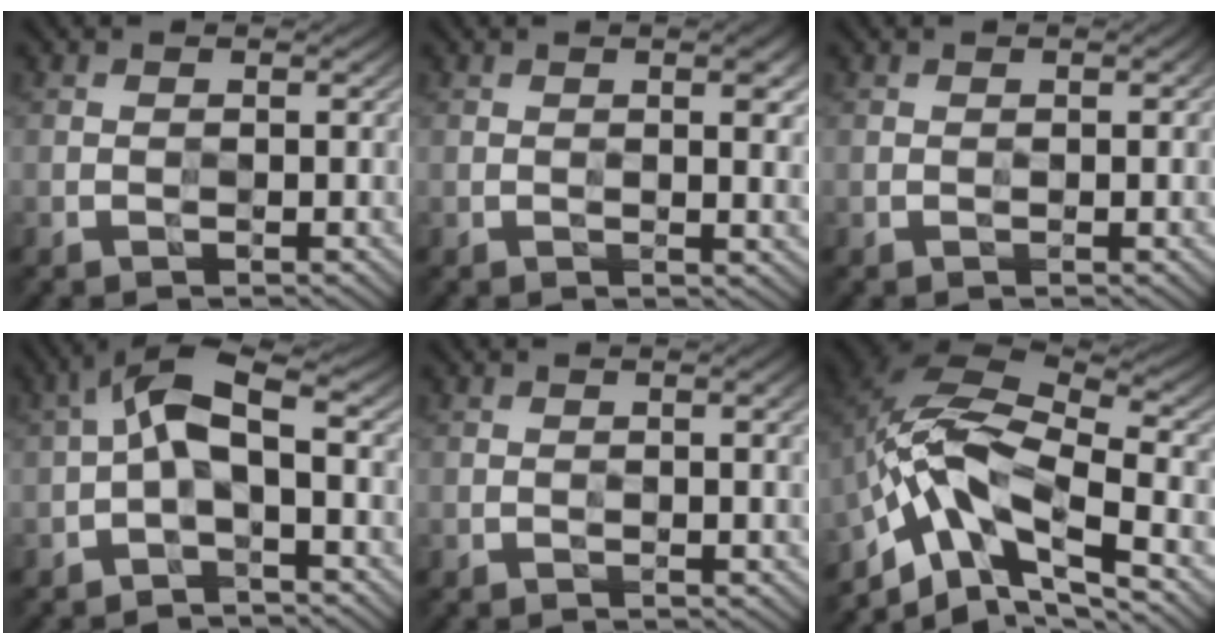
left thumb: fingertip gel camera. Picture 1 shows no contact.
{"total": 3.3, "force": [0.8, 0.6, 3.2], "torque": [-0.049, 0.003, 0.013]}
{"total": 0.8, "force": [0.1, 0.1, 0.8], "torque": [-0.015, 0.001, 0.002]}
{"total": 5.9, "force": [-0.6, 2.2, 5.5], "torque": [-0.106, 0.019, -0.024]}
{"total": 2.5, "force": [0.5, 0.4, 2.4], "torque": [-0.033, 0.004, 0.007]}
{"total": 12.5, "force": [-5.2, 5.7, 9.8], "torque": [-0.201, -0.008, -0.110]}